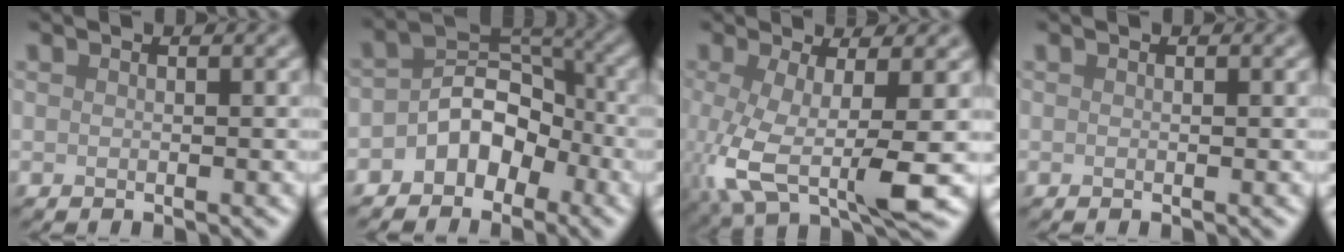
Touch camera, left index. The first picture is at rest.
{"total": 4.5, "force": [-2.0, 3.2, 2.4], "torque": [-0.027, 0.010, -0.040]}
{"total": 7.3, "force": [-1.3, 2.1, 6.9], "torque": [-0.139, -0.014, -0.023]}
{"total": 0.0}